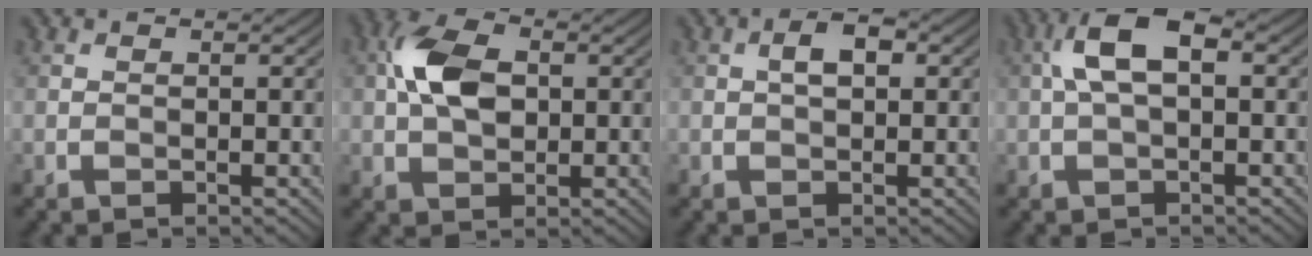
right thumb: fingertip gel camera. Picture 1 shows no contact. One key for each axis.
{"total": 7.1, "fx": 1.0, "fy": 4.5, "fz": 5.5, "tx": -0.119, "ty": 0.013, "tz": 0.010}
{"total": 2.8, "fx": 0.5, "fy": 1.4, "fz": 2.4, "tx": -0.039, "ty": 0.007, "tz": 0.006}
{"total": 6.2, "fx": 0.9, "fy": 2.7, "fz": 5.6, "tx": -0.118, "ty": 0.021, "tz": 0.010}